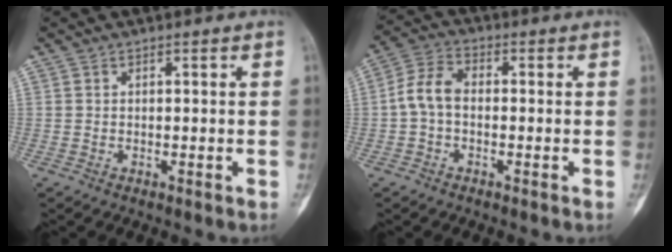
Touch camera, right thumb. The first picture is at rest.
{"total": 6.2, "force": [-0.7, 4.1, 4.7], "torque": [-0.089, 0.019, -0.024]}